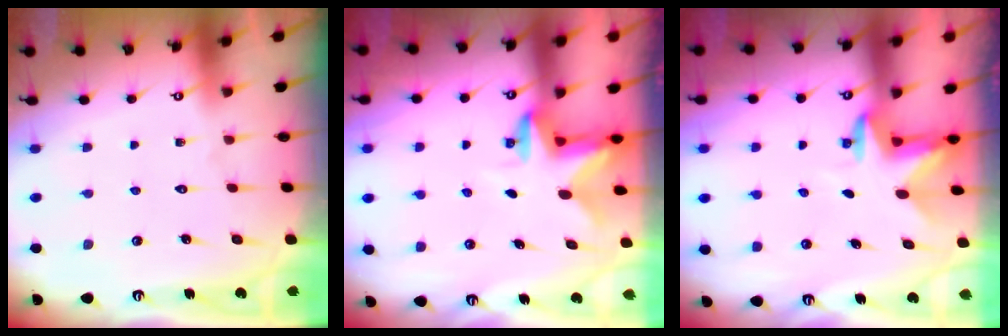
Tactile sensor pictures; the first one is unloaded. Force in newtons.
{"total": 2.7, "press": 2.6, "slide": 0.5}
{"total": 2.9, "press": 2.8, "slide": 0.7}